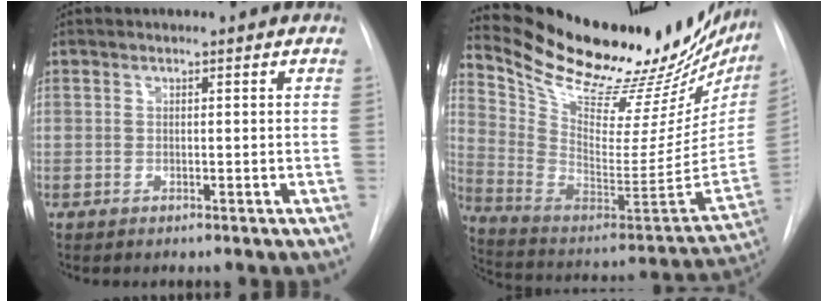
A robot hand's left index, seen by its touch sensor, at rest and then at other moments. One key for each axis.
{"total": 32.6, "fx": 27.3, "fy": 8.8, "fz": 15.6, "tx": -0.260, "ty": -0.078, "tz": 0.384}